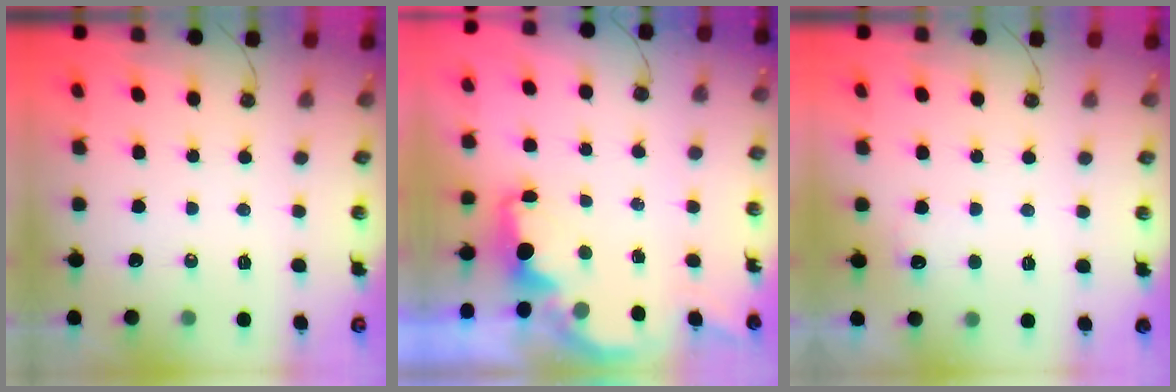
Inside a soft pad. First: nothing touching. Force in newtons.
{"total": 2.0, "press": 1.9, "slide": 0.8}
{"total": 5.5, "press": 5.4, "slide": 1.1}